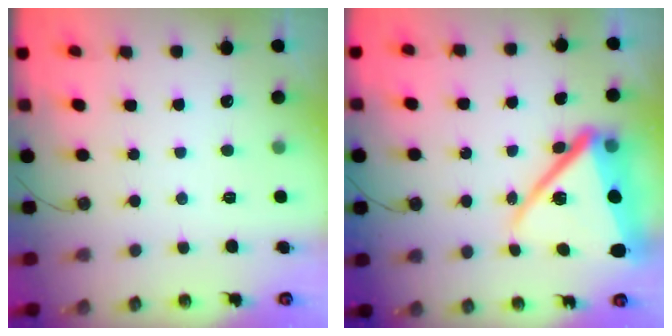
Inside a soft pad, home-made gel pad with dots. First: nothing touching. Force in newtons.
{"total": 19.2, "press": 19.1, "slide": 1.6}